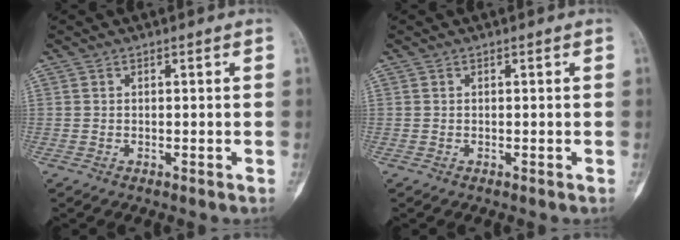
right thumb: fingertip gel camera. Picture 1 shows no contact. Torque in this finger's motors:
{"motor_torque": [-0.01, 0.00, 0.09, -0.06, 0.04]}